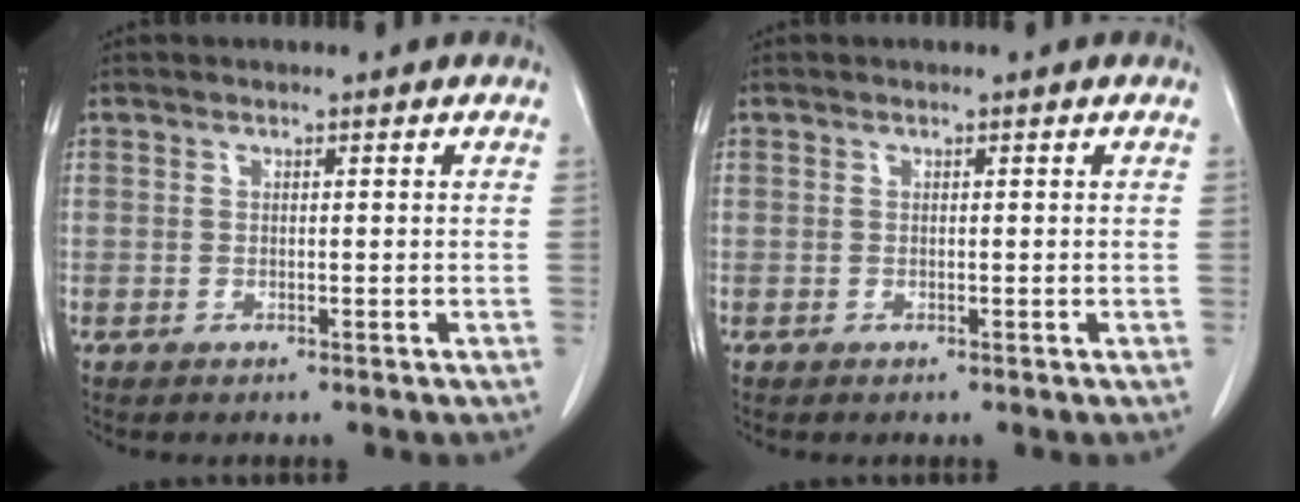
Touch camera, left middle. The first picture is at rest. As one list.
[{"total": 0.0}]